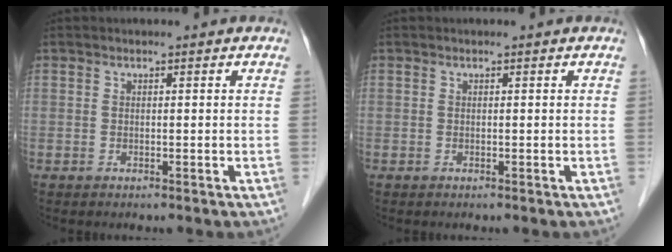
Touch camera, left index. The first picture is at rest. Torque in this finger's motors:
{"motor_torque": [-0.01, 0.00, 0.00, 0.00]}